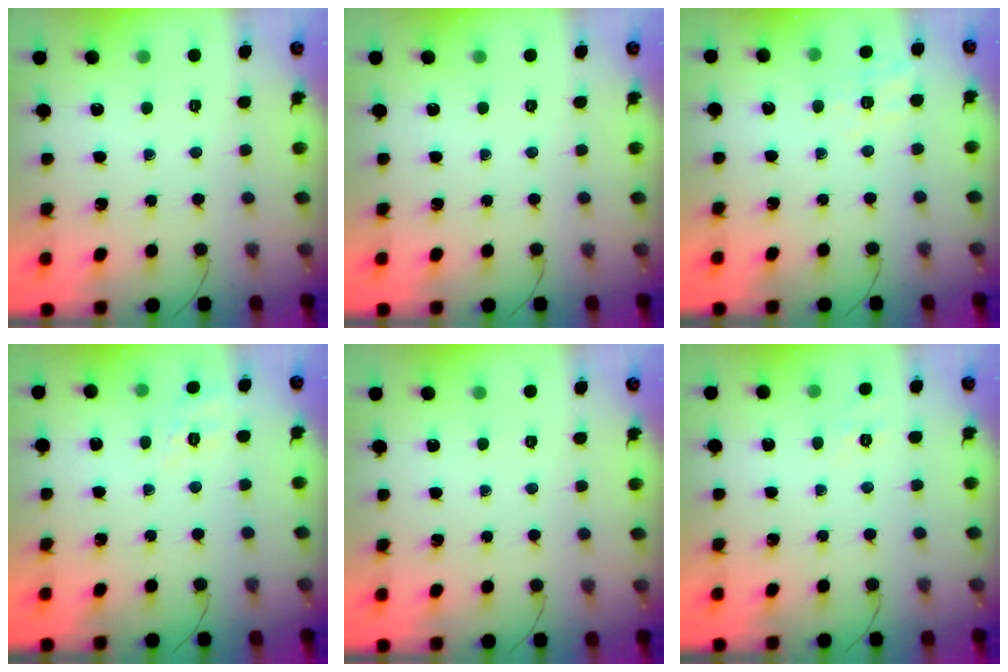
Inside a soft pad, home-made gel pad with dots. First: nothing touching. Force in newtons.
{"total": 0.0}
{"total": 2.4, "press": 1.0, "slide": 2.2}
{"total": 2.0, "press": 0.4, "slide": 1.9}
{"total": 0.0}
{"total": 1.9, "press": 1.3, "slide": 1.4}